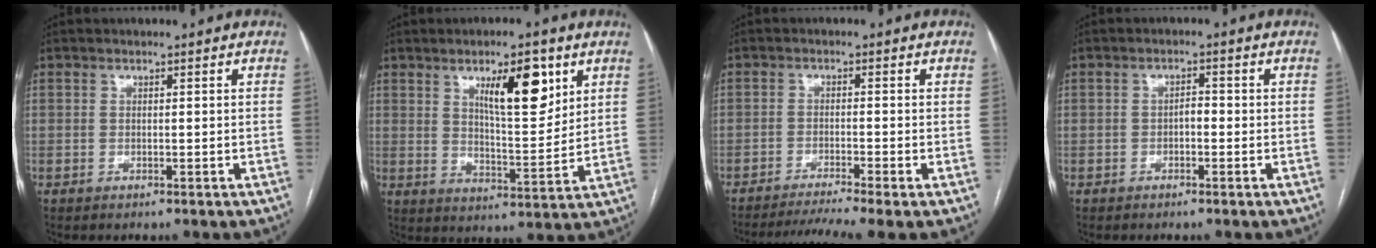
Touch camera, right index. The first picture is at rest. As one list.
[{"total": 10.5, "force": [5.3, 2.7, 8.7], "torque": [-0.140, -0.004, 0.088]}, {"total": 7.2, "force": [-5.9, -1.4, 3.8], "torque": [-0.060, -0.012, -0.096]}, {"total": 1.7, "force": [-0.5, 0.8, 1.4], "torque": [-0.016, 0.006, -0.010]}]